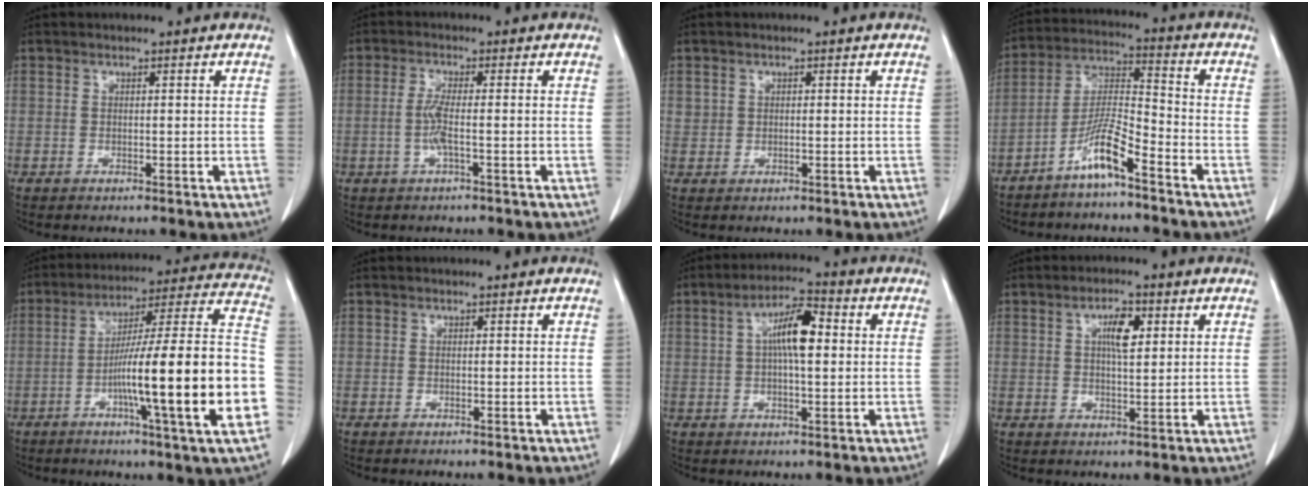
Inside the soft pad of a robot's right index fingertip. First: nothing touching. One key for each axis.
{"total": 3.3, "fx": -0.8, "fy": 0.0, "fz": 3.2, "tx": -0.070, "ty": -0.003, "tz": -0.018}
{"total": 1.1, "fx": 0.4, "fy": 1.0, "fz": 0.3, "tx": -0.001, "ty": 0.005, "tz": 0.007}
{"total": 7.7, "fx": -5.2, "fy": 0.3, "fz": 5.6, "tx": -0.122, "ty": -0.003, "tz": -0.105}
{"total": 22.8, "fx": -6.0, "fy": -0.2, "fz": 22.0, "tx": -0.276, "ty": 0.008, "tz": -0.101}
{"total": 0.0}
{"total": 7.6, "fx": 1.3, "fy": 1.9, "fz": 7.2, "tx": -0.132, "ty": 0.018, "tz": 0.019}
{"total": 4.5, "fx": 1.5, "fy": 1.4, "fz": 4.1, "tx": -0.070, "ty": 0.003, "tz": 0.024}